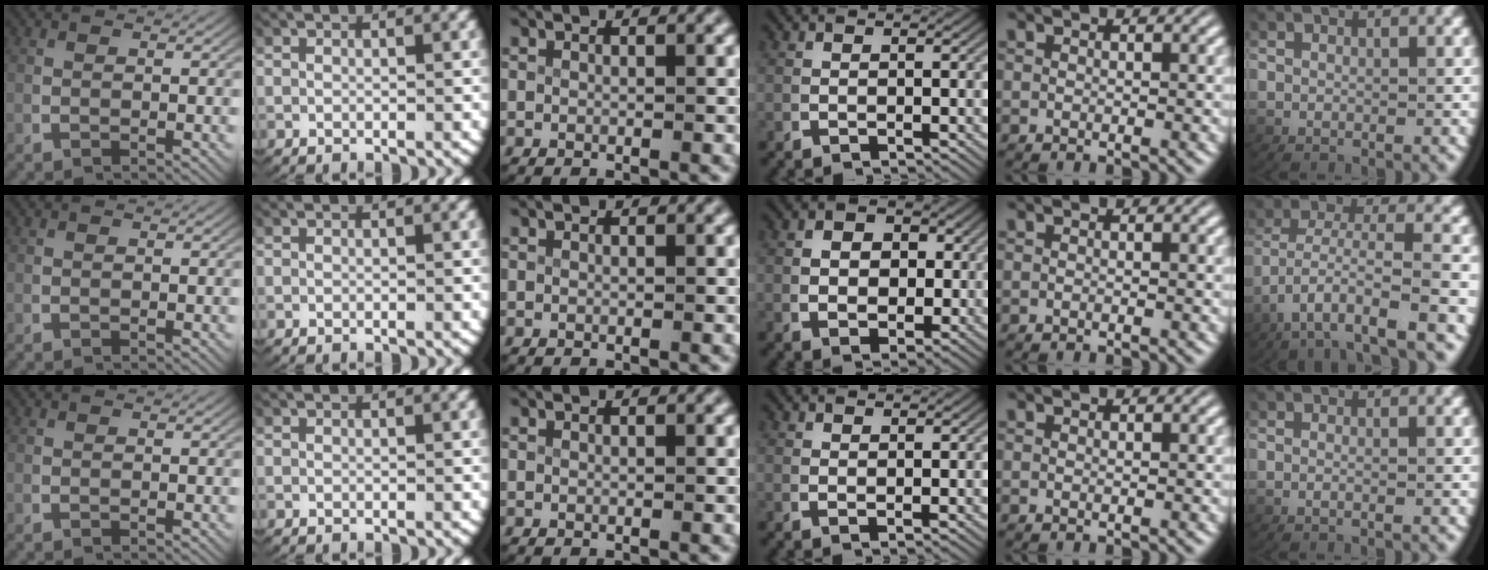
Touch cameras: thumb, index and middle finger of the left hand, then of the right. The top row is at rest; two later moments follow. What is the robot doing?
{"motion": "lift_and_place", "object": "towel"}